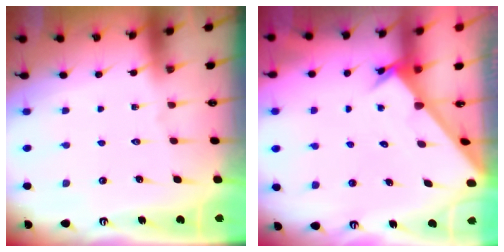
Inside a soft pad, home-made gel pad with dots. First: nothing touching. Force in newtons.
{"total": 2.5, "press": 2.5, "slide": 0.2}